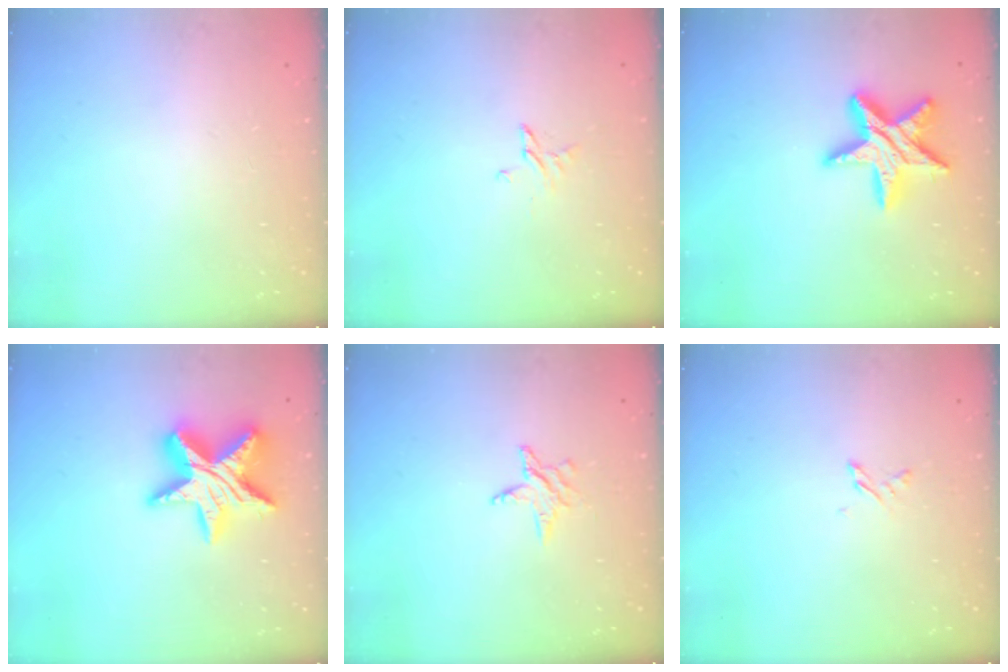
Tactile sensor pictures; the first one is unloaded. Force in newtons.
{"total": 2.6, "press": 2.6, "slide": 0.3}
{"total": 15.6, "press": 15.5, "slide": 1.0}
{"total": 17.4, "press": 17.3, "slide": 1.4}
{"total": 3.9, "press": 3.9, "slide": 0.4}
{"total": 1.7, "press": 1.7, "slide": 0.3}